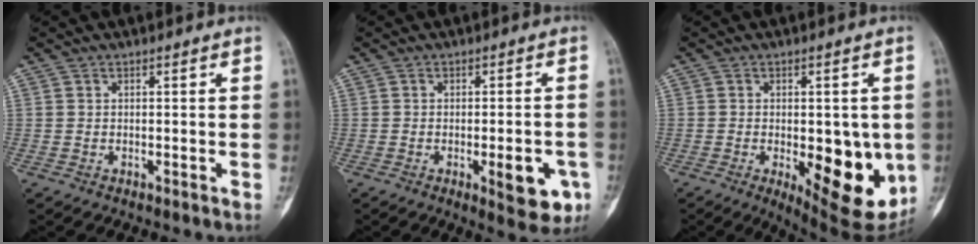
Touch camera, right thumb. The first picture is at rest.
{"total": 8.2, "force": [-2.8, 3.0, 7.1], "torque": [-0.072, 0.003, -0.028]}
{"total": 16.5, "force": [-3.4, 7.2, 14.5], "torque": [-0.160, -0.021, -0.025]}